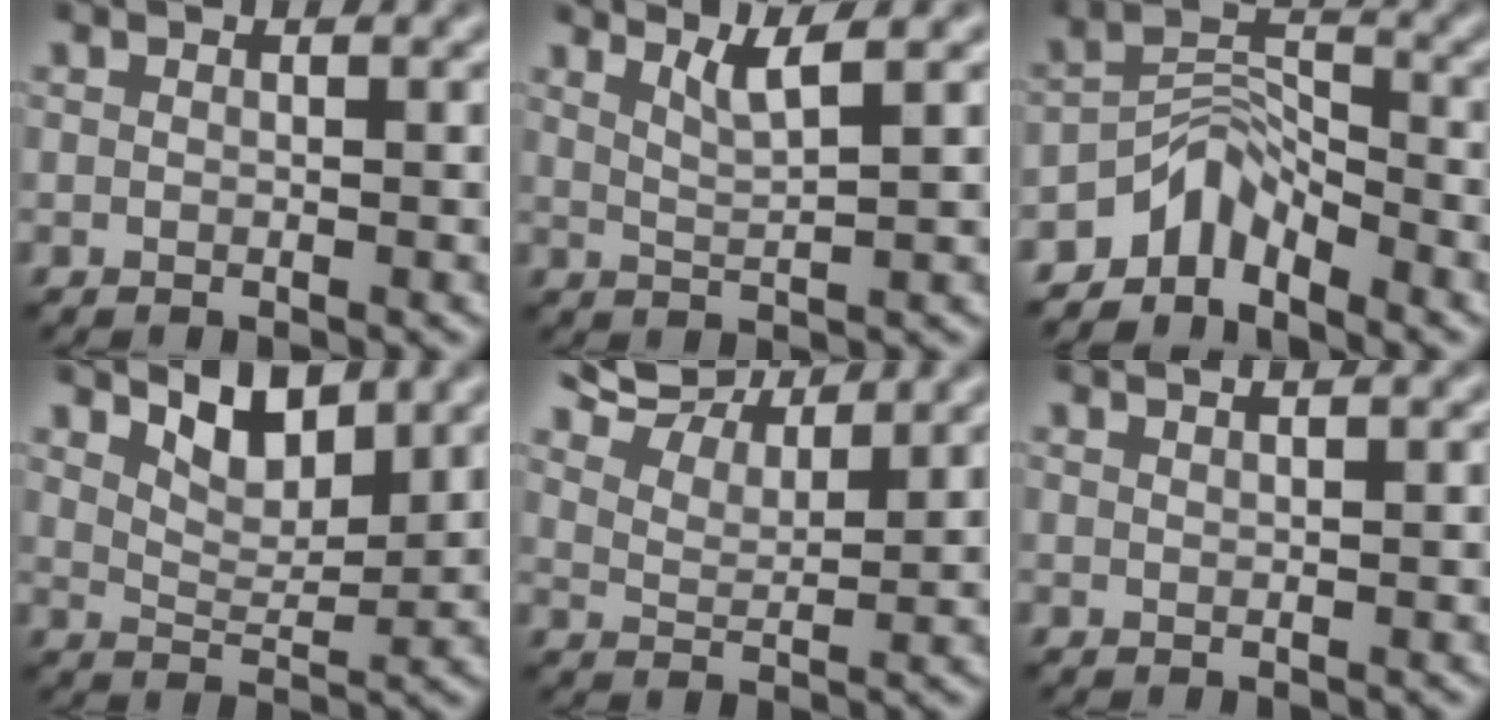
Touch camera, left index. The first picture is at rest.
{"total": 2.6, "force": [1.8, 0.4, 1.9], "torque": [-0.024, -0.001, 0.035]}
{"total": 3.6, "force": [-3.1, 1.5, 1.1], "torque": [-0.013, 0.010, -0.067]}
{"total": 3.7, "force": [2.8, 1.3, 2.0], "torque": [-0.044, -0.006, 0.047]}
{"total": 8.0, "force": [7.0, 1.9, 3.2], "torque": [-0.072, 0.019, 0.105]}
{"total": 2.9, "force": [1.9, 1.2, 1.8], "torque": [-0.002, 0.010, -0.003]}